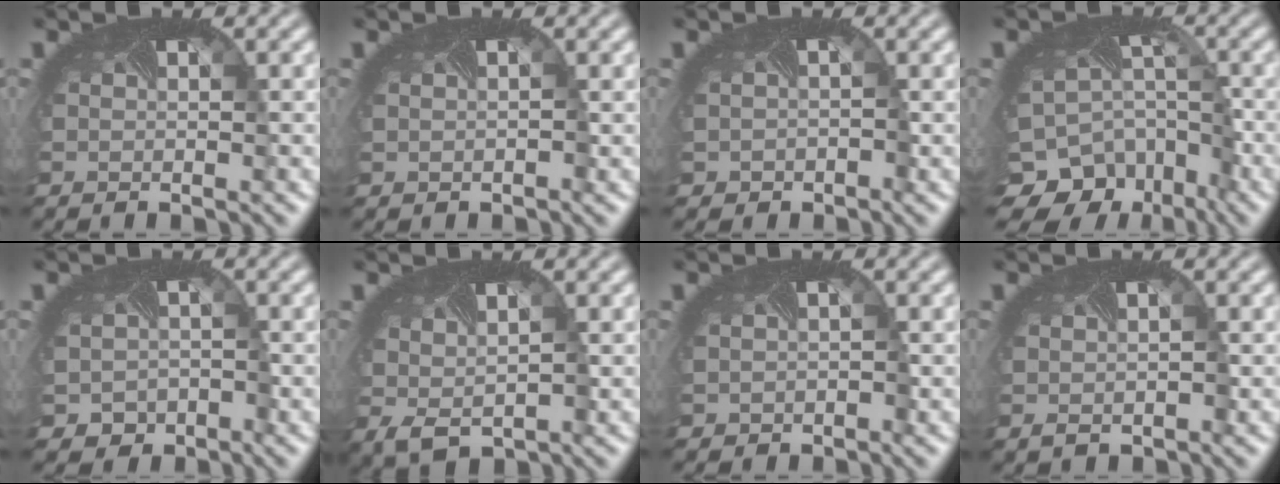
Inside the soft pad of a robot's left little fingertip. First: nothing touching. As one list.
[{"total": 0.8, "force": [0.5, 0.6, -0.1], "torque": [0.003, 0.002, 0.013]}, {"total": 1.5, "force": [-0.3, 1.4, -0.4], "torque": [0.013, -0.004, -0.007]}, {"total": 12.1, "force": [-8.2, 8.3, 3.3], "torque": [-0.075, -0.034, -0.094]}, {"total": 2.7, "force": [-1.1, 2.5, 0.1], "torque": [0.000, -0.013, -0.006]}, {"total": 1.6, "force": [0.1, 1.3, 1.0], "torque": [-0.039, -0.005, 0.008]}, {"total": 1.1, "force": [-0.1, 1.0, -0.5], "torque": [0.017, -0.002, -0.004]}, {"total": 0.9, "force": [0.0, 0.9, 0.1], "torque": [-0.008, 0.000, 0.001]}]